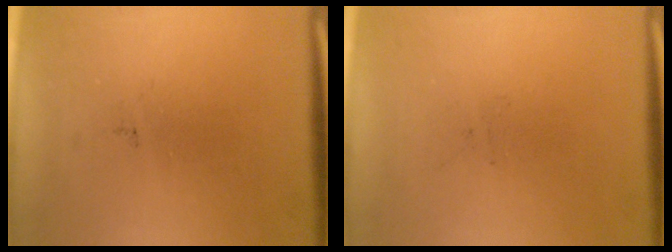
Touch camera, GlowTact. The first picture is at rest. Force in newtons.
{"total": 0.0}